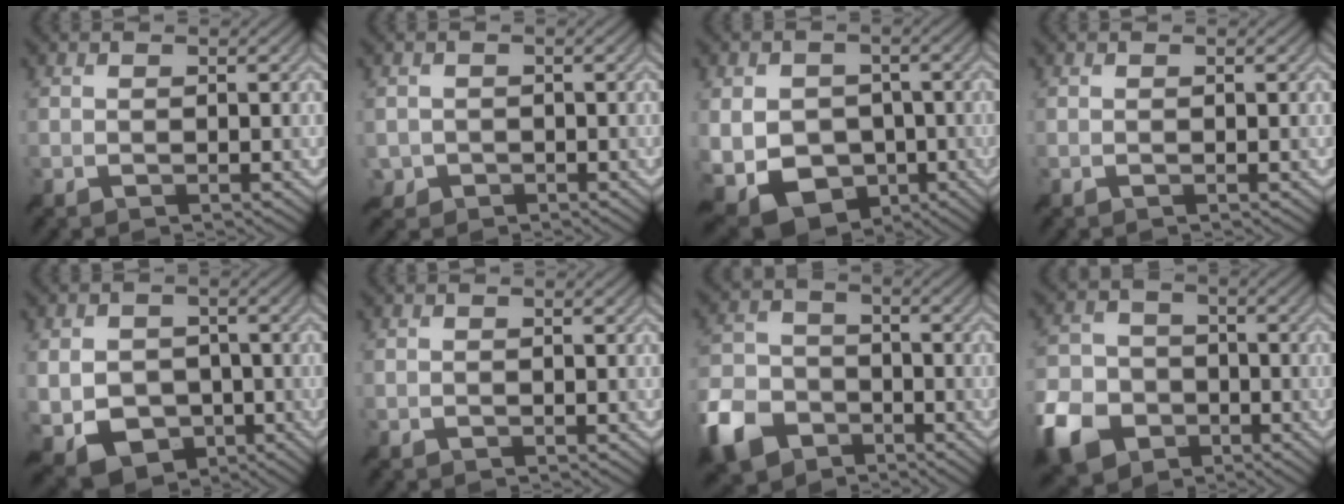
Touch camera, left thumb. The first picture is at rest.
{"total": 2.1, "force": [-0.7, 1.9, 0.0], "torque": [0.003, -0.009, -0.018]}
{"total": 9.8, "force": [-2.4, 7.7, 5.6], "torque": [-0.129, -0.034, -0.035]}
{"total": 0.0}
{"total": 7.2, "force": [-1.9, 5.8, 4.0], "torque": [-0.097, -0.025, -0.029]}
{"total": 0.0}
{"total": 9.3, "force": [-5.7, 5.9, 4.3], "torque": [-0.114, -0.013, -0.132]}
{"total": 9.4, "force": [-5.0, 6.7, 4.3], "torque": [-0.114, -0.017, -0.113]}